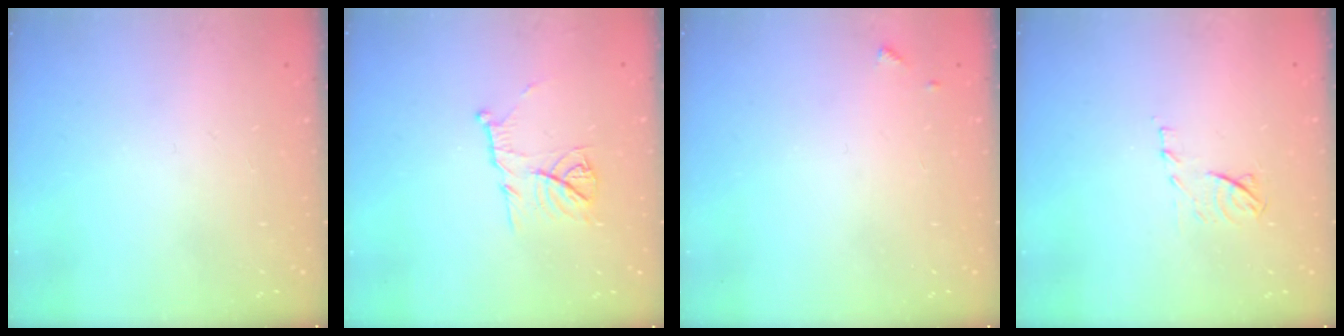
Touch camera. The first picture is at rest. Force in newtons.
{"total": 10.3, "press": 10.3, "slide": 0.1}
{"total": 5.1, "press": 5.1, "slide": 0.5}
{"total": 7.6, "press": 7.6, "slide": 0.7}